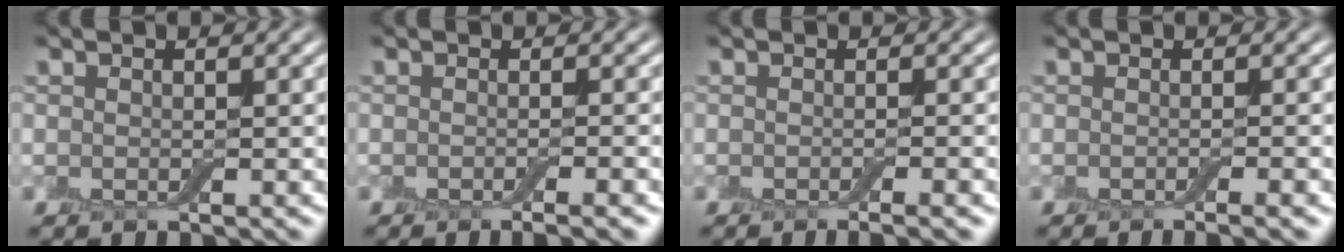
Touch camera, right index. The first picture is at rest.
{"total": 2.8, "force": [-1.4, 0.7, 2.4], "torque": [-0.019, 0.000, -0.020]}
{"total": 2.7, "force": [-1.2, 0.7, 2.3], "torque": [-0.017, -0.001, -0.017]}
{"total": 2.6, "force": [-1.2, 0.7, 2.3], "torque": [-0.017, 0.000, -0.016]}